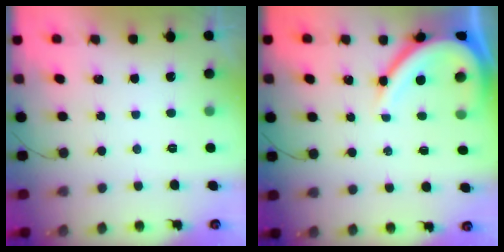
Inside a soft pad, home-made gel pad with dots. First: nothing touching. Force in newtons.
{"total": 10.9, "press": 10.8, "slide": 1.3}